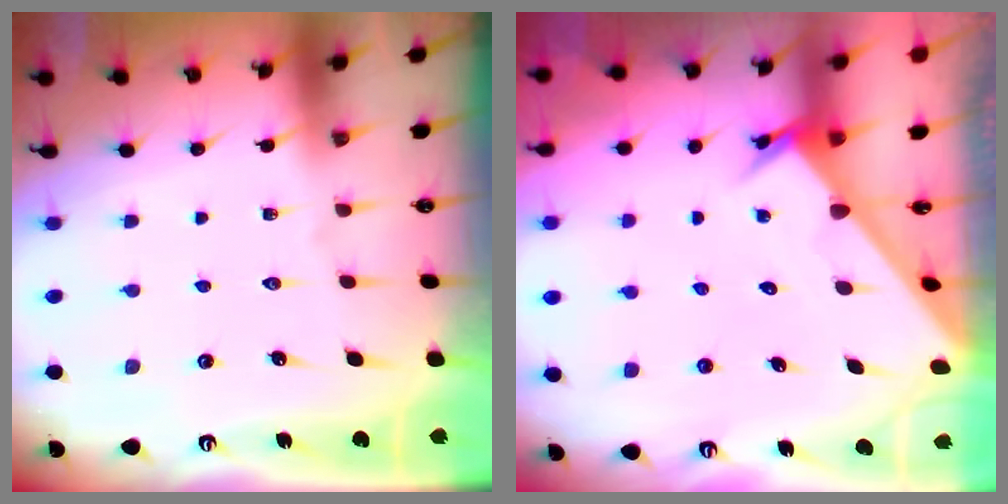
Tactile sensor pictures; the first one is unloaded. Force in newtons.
{"total": 2.9, "press": 2.9, "slide": 0.1}